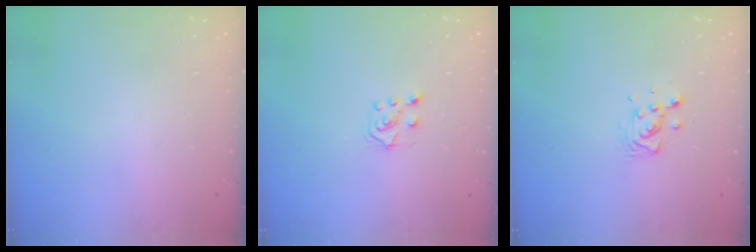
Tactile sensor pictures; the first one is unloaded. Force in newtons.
{"total": 6.0, "press": 6.0, "slide": 0.4}
{"total": 7.3, "press": 7.1, "slide": 2.0}